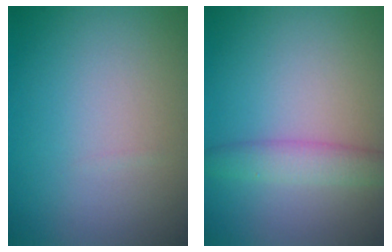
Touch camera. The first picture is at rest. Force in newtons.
{"total": 2.7, "press": 2.7, "slide": 0.2}